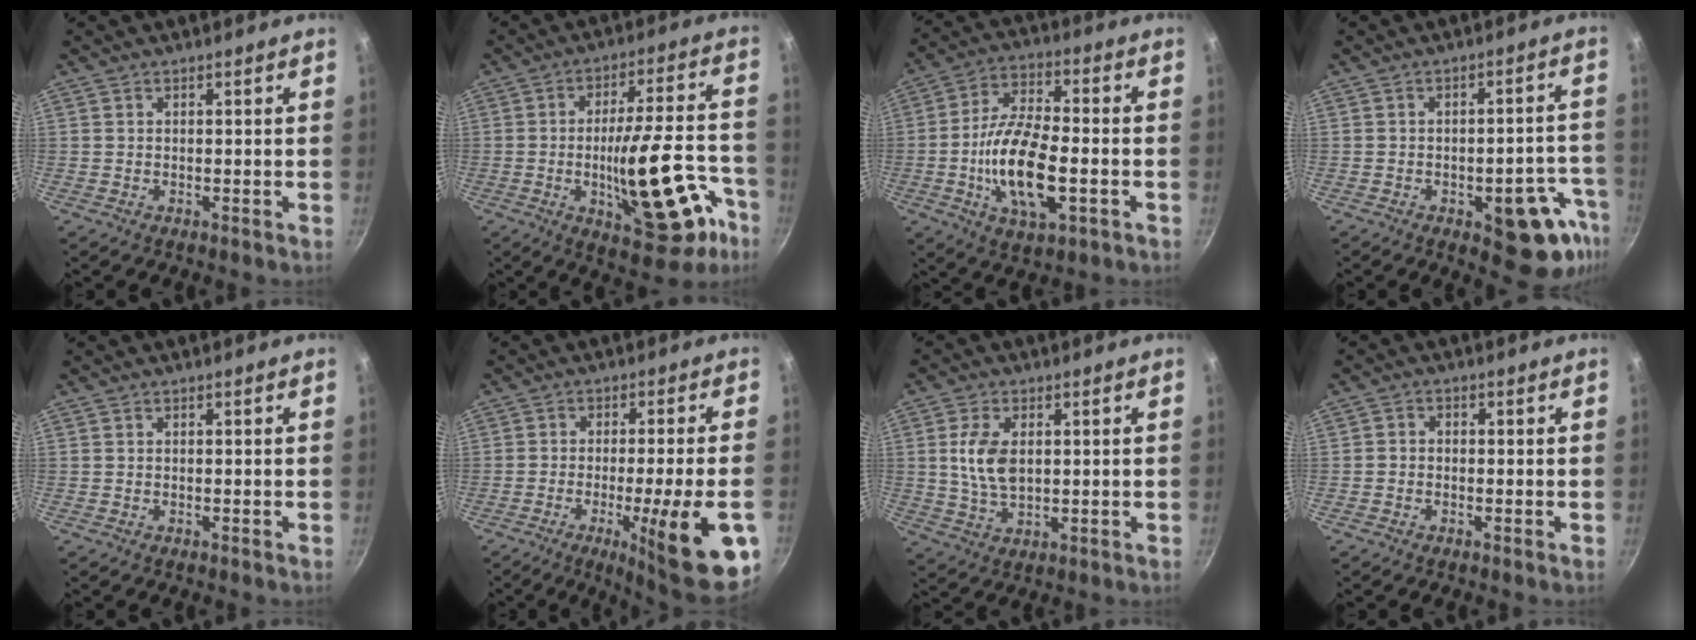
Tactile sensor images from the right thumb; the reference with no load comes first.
{"total": 21.1, "force": [-7.7, 7.8, 18.1], "torque": [-0.225, 0.045, -0.096]}
{"total": 15.7, "force": [-3.5, 6.8, 13.7], "torque": [-0.250, 0.020, -0.067]}
{"total": 13.7, "force": [-5.8, 6.3, 10.8], "torque": [-0.064, 0.030, -0.067]}
{"total": 0.0}
{"total": 18.1, "force": [-6.2, 2.9, 16.8], "torque": [-0.219, 0.011, -0.081]}
{"total": 8.0, "force": [1.3, 4.7, 6.3], "torque": [-0.117, -0.006, 0.025]}
{"total": 1.5, "force": [-0.7, 1.1, 0.7], "torque": [-0.014, 0.009, -0.018]}